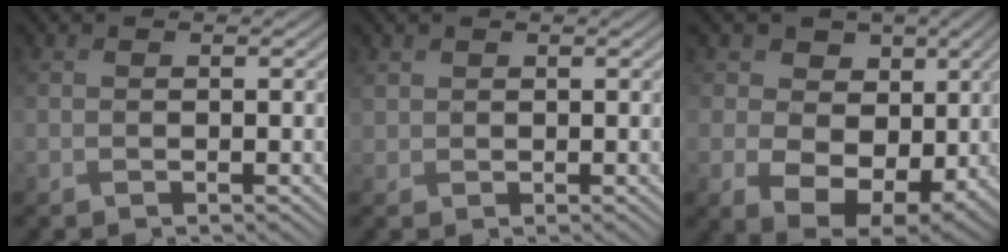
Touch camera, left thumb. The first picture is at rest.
{"total": 1.0, "force": [0.7, 0.6, -0.6], "torque": [0.002, 0.001, 0.022]}
{"total": 8.7, "force": [0.1, 7.4, 4.6], "torque": [-0.089, -0.017, -0.004]}